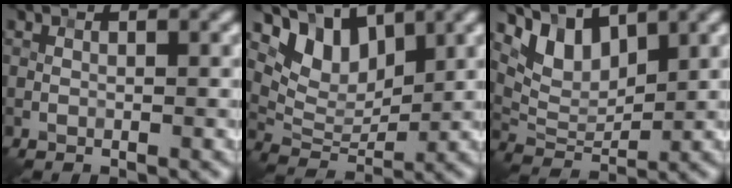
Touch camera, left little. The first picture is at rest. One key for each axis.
{"total": 5.6, "fx": 3.8, "fy": 3.0, "fz": 2.7, "tx": -0.054, "ty": -0.009, "tz": 0.067}
{"total": 4.5, "fx": 3.1, "fy": 2.2, "fz": 2.3, "tx": -0.053, "ty": -0.008, "tz": 0.060}